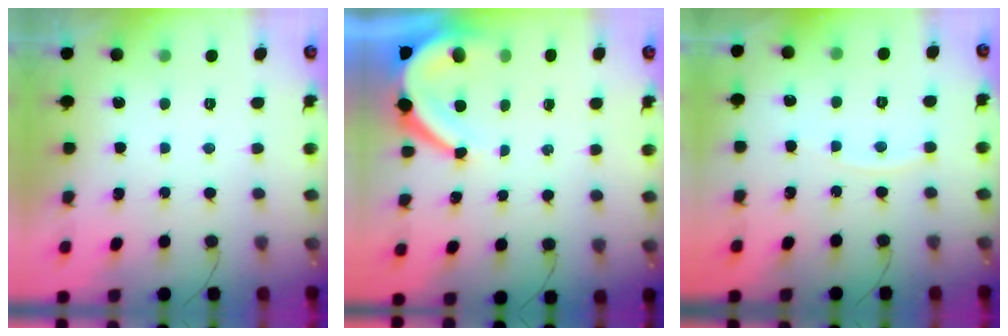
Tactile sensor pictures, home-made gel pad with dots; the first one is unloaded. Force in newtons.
{"total": 7.6, "press": 7.6, "slide": 0.7}
{"total": 2.8, "press": 2.7, "slide": 0.4}